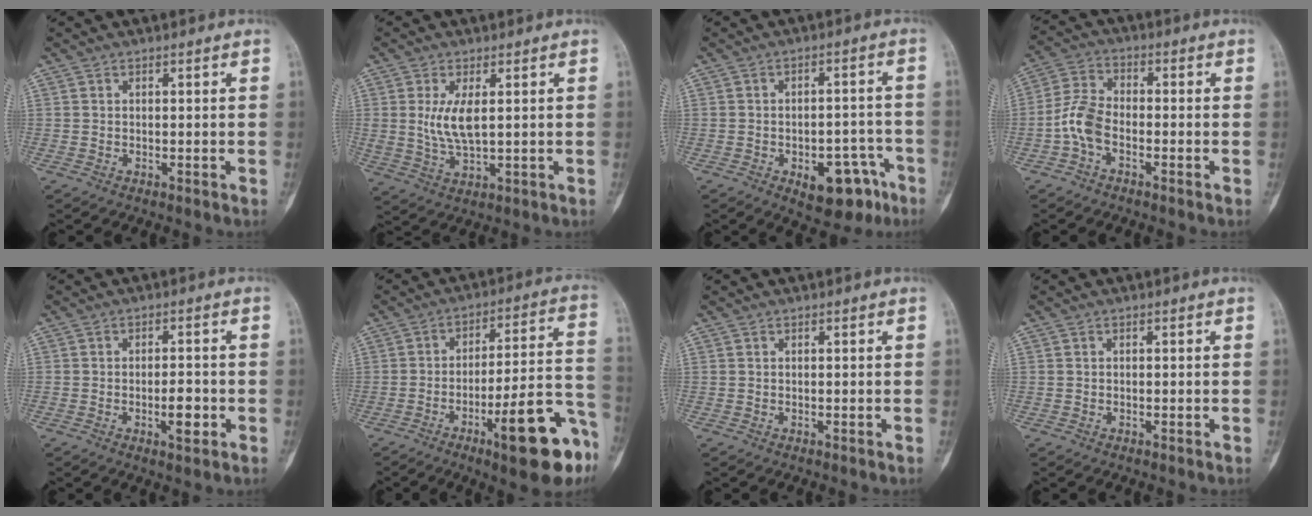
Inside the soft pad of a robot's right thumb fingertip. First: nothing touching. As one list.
[{"total": 6.5, "force": [1.4, 2.6, 5.8], "torque": [-0.121, -0.014, 0.036]}, {"total": 11.0, "force": [-5.5, 6.0, 7.5], "torque": [-0.067, 0.043, -0.065]}, {"total": 6.7, "force": [-2.4, 3.8, 4.9], "torque": [-0.104, 0.025, -0.056]}, {"total": 4.5, "force": [-1.4, 1.8, 3.9], "torque": [-0.049, 0.005, -0.019]}, {"total": 19.3, "force": [-9.2, 4.6, 16.3], "torque": [-0.186, 0.060, -0.129]}, {"total": 0.0}, {"total": 0.0}]